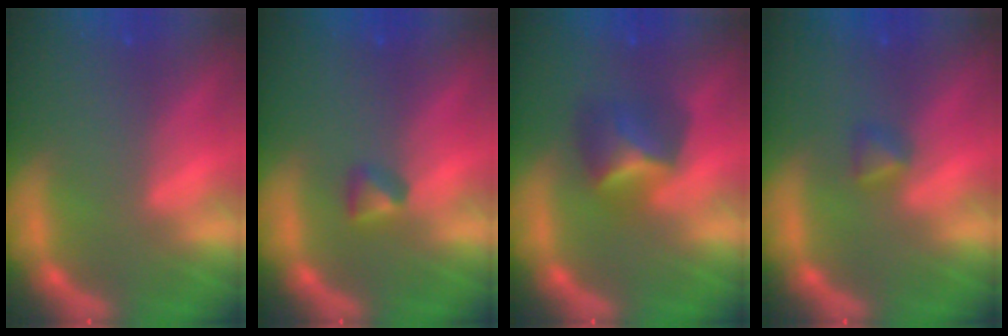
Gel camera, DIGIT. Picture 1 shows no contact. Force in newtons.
{"total": 1.4}
{"total": 4.0}
{"total": 1.4}